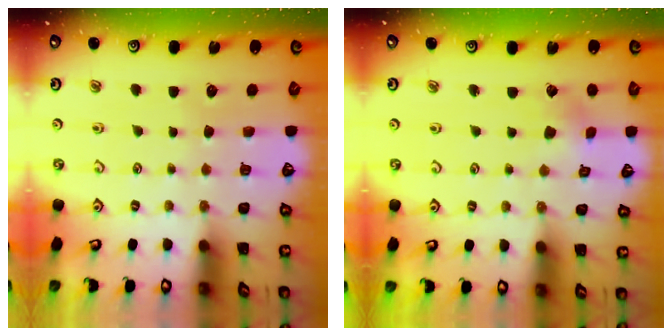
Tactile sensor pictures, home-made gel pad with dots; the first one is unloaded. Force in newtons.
{"total": 2.0, "press": 2.0, "slide": 0.1}